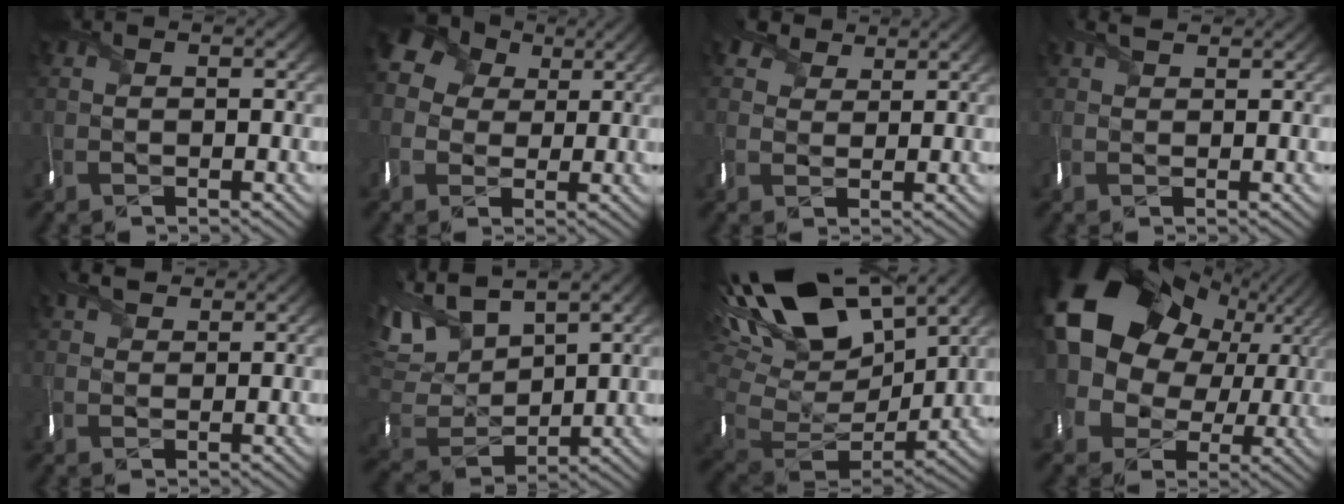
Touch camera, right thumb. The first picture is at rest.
{"total": 6.9, "force": [2.1, 5.9, 2.9], "torque": [-0.099, 0.017, 0.029]}
{"total": 2.6, "force": [2.1, 1.3, -0.8], "torque": [0.006, 0.005, 0.034]}
{"total": 1.3, "force": [1.1, -0.1, -0.8], "torque": [0.003, 0.007, 0.019]}
{"total": 2.0, "force": [1.8, 0.7, -0.5], "torque": [-0.002, 0.006, 0.031]}
{"total": 10.1, "force": [6.6, 4.3, 6.3], "torque": [-0.189, 0.024, 0.118]}
{"total": 17.7, "force": [7.9, 8.6, 13.3], "torque": [-0.253, 0.022, 0.127]}
{"total": 20.1, "force": [5.4, 15.7, 11.4], "torque": [-0.243, 0.029, 0.080]}